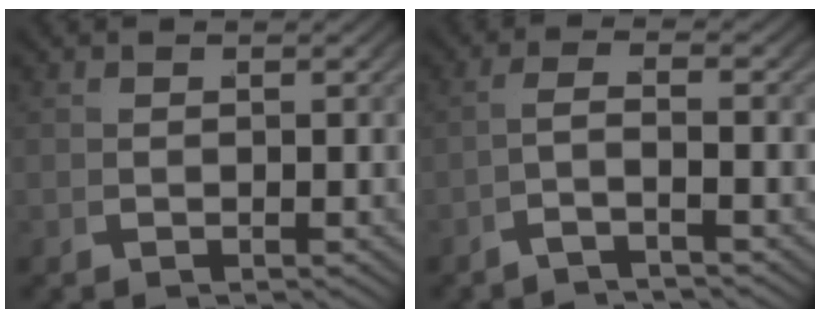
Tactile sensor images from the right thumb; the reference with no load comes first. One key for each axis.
{"total": 2.0, "fx": -1.5, "fy": -0.8, "fz": 1.1, "tx": -0.015, "ty": 0.012, "tz": -0.032}